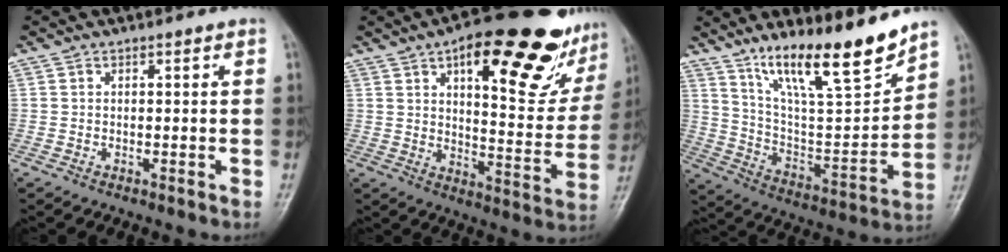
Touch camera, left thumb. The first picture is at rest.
{"total": 25.0, "force": [14.1, 8.9, 18.7], "torque": [-0.205, -0.034, 0.200]}
{"total": 18.8, "force": [14.0, 3.6, 12.0], "torque": [-0.164, -0.085, 0.248]}